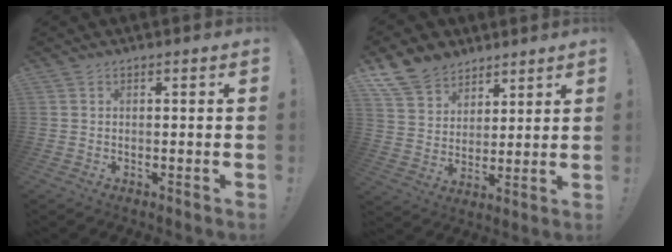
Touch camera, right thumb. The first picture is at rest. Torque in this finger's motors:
{"motor_torque": [0.49, 0.68, 0.10, 0.09, 0.02]}